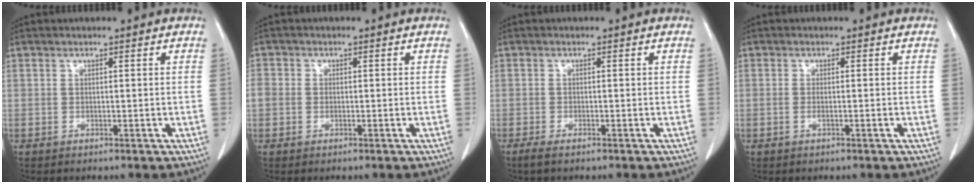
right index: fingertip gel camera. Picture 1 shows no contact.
{"total": 5.0, "force": [0.0, 4.5, 2.0], "torque": [-0.070, 0.018, 0.004]}
{"total": 2.1, "force": [-1.6, 0.3, 1.4], "torque": [-0.025, -0.005, -0.024]}
{"total": 1.0, "force": [-0.3, 0.0, 1.0], "torque": [-0.021, -0.003, -0.003]}